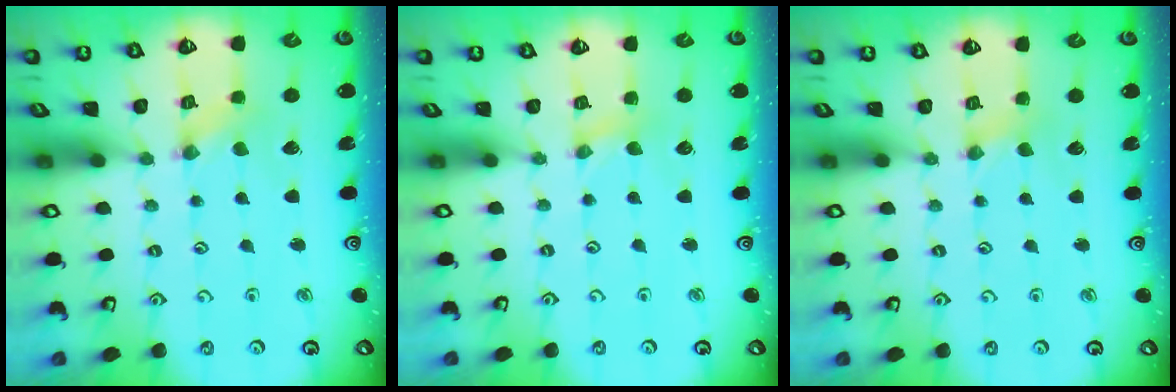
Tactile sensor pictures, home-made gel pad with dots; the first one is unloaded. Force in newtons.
{"total": 1.2, "press": 1.2, "slide": 0.1}
{"total": 2.5, "press": 2.5, "slide": 0.4}